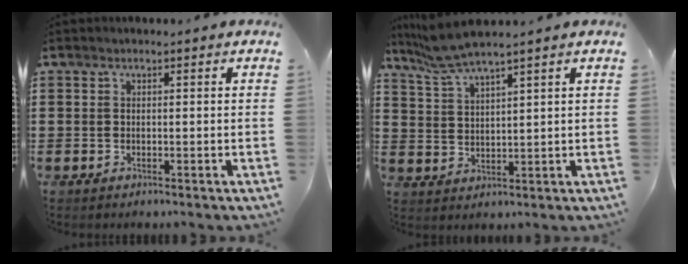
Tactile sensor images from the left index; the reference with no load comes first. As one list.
[{"total": 5.4, "force": [4.6, 0.2, 2.9], "torque": [-0.070, -0.011, 0.084]}]